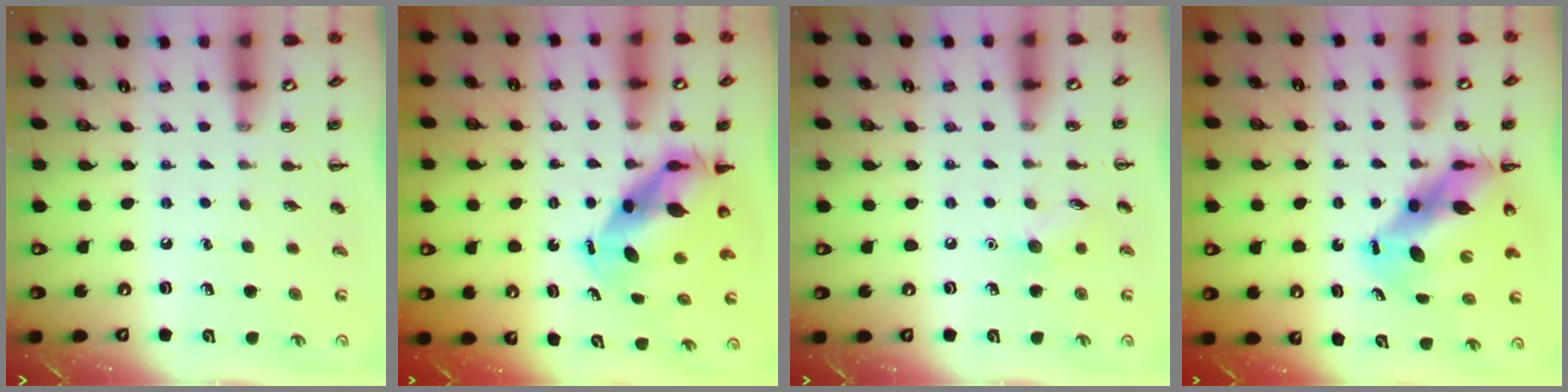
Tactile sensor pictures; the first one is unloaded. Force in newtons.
{"total": 8.8, "press": 8.5, "slide": 2.2}
{"total": 5.9, "press": 5.7, "slide": 1.6}
{"total": 12.1, "press": 11.6, "slide": 3.1}